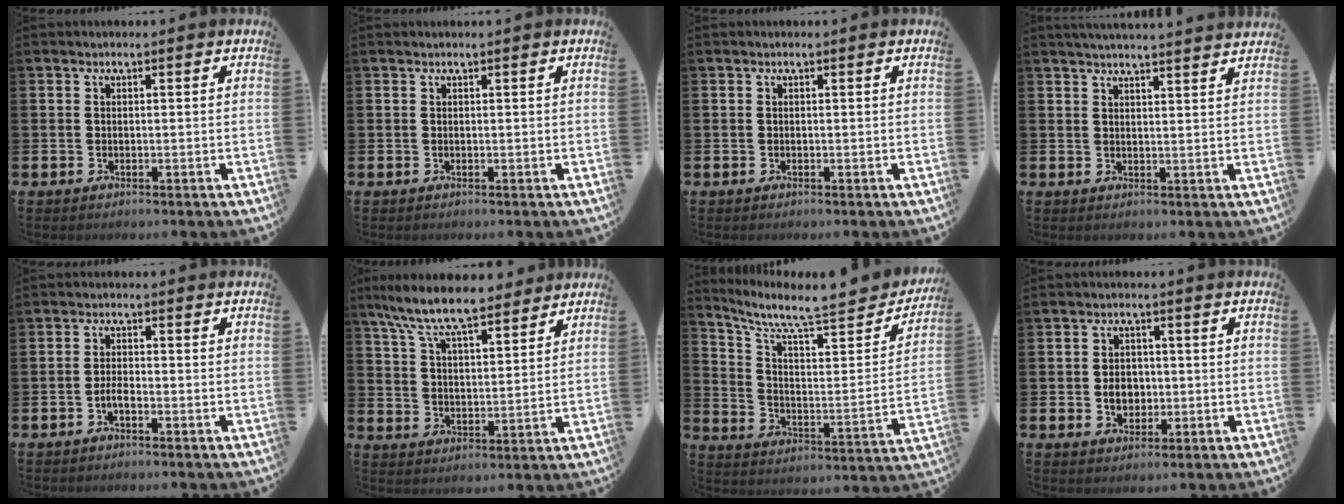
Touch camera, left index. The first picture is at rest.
{"total": 0.0}
{"total": 0.0}
{"total": 3.5, "force": [3.5, -0.5, 0.2], "torque": [-0.010, -0.018, 0.063]}
{"total": 1.7, "force": [-0.9, 0.6, 1.3], "torque": [-0.024, 0.001, -0.019]}
{"total": 9.8, "force": [8.7, 2.0, 3.8], "torque": [-0.111, -0.038, 0.160]}
{"total": 8.5, "force": [7.0, 2.2, 4.3], "torque": [-0.095, -0.061, 0.108]}
{"total": 3.4, "force": [-0.2, 2.7, 2.0], "torque": [-0.026, 0.002, -0.012]}